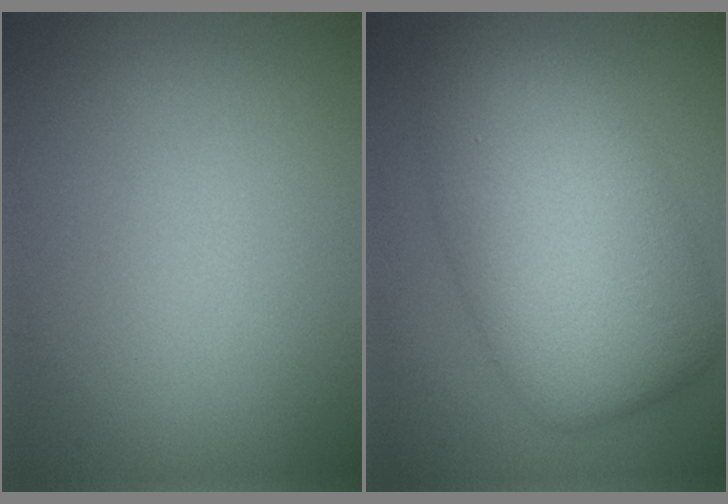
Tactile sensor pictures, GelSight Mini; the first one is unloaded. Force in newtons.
{"total": 10.6, "press": 10.6, "slide": 0.3}